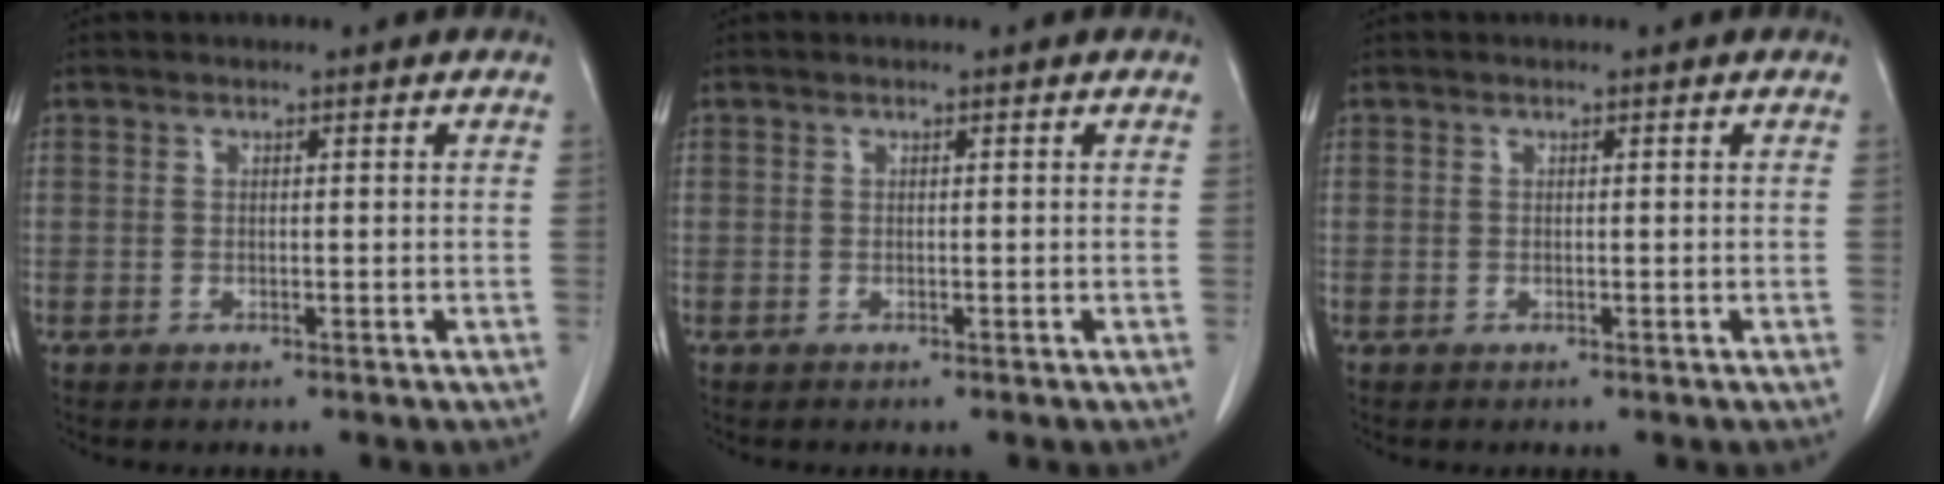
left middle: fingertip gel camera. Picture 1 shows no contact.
{"total": 0.0}
{"total": 0.0}